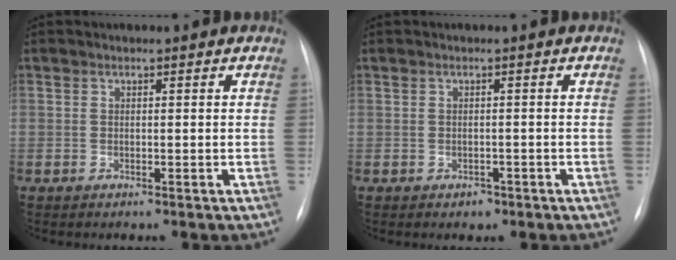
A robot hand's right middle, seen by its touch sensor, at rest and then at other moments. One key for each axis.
{"total": 1.5, "fx": -0.9, "fy": 1.1, "fz": 0.5, "tx": -0.009, "ty": 0.003, "tz": -0.009}